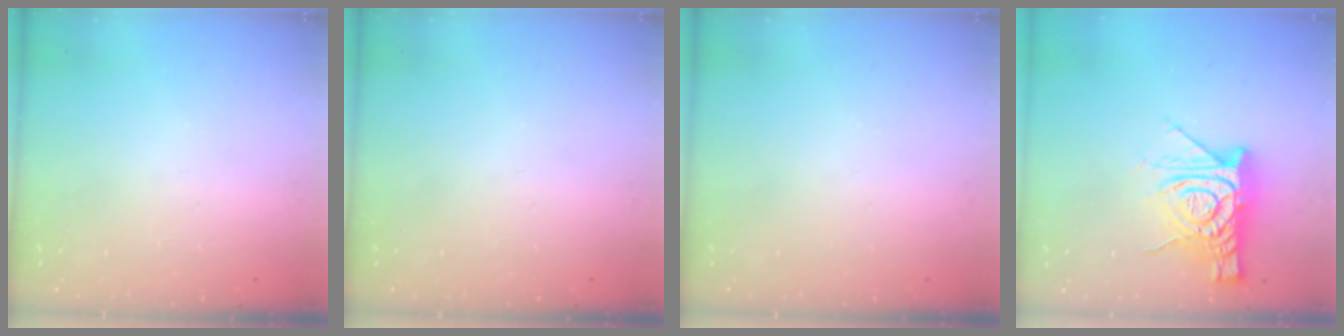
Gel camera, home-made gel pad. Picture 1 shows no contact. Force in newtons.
{"total": 0.0}
{"total": 0.0}
{"total": 13.0, "press": 13.0, "slide": 1.4}